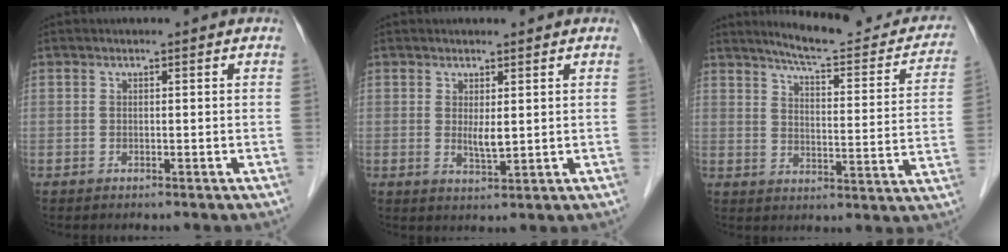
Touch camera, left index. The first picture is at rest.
{"total": 2.3, "force": [0.2, 0.5, 2.2], "torque": [-0.045, -0.011, 0.012]}
{"total": 17.2, "force": [15.2, 2.9, 7.5], "torque": [-0.086, -0.031, 0.185]}